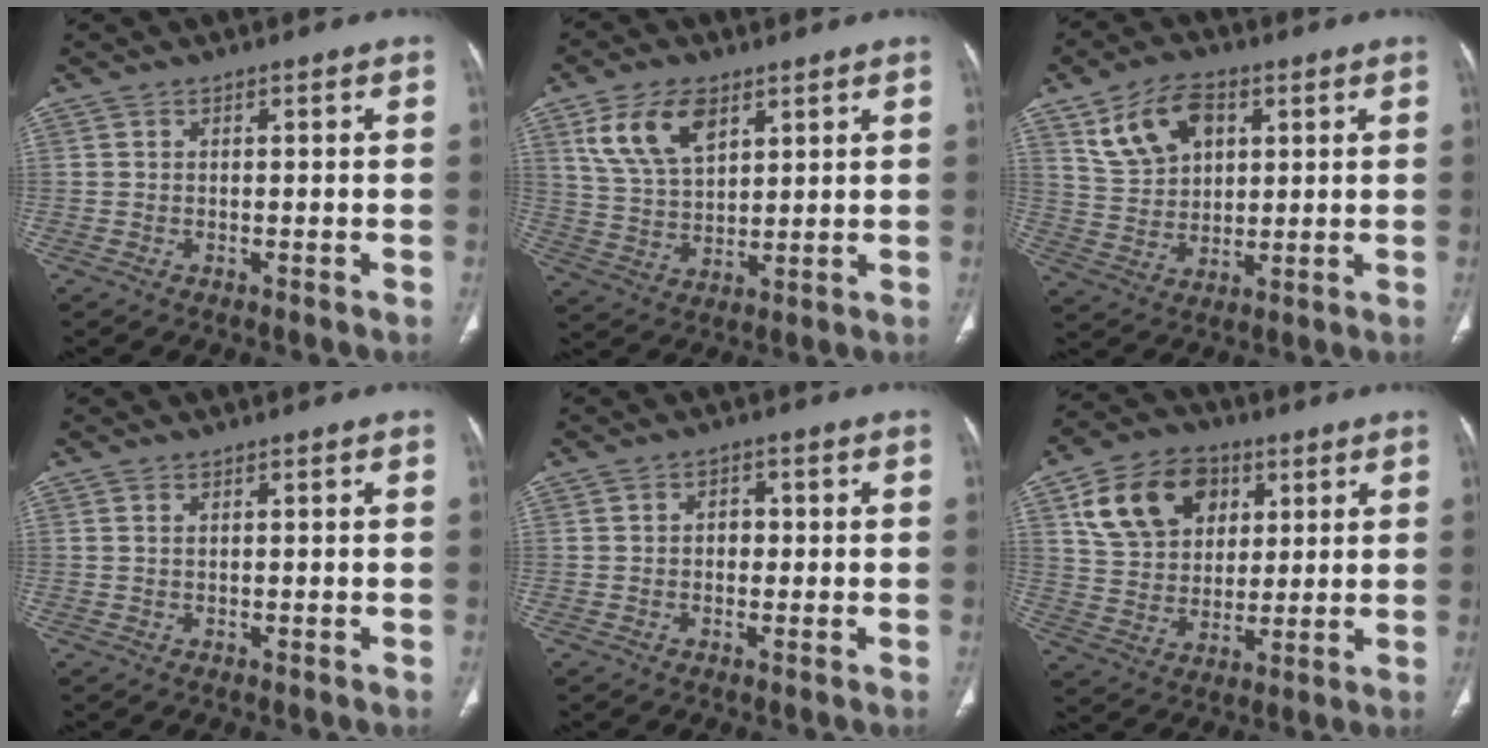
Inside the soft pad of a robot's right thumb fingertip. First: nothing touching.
{"total": 11.2, "force": [5.7, 6.2, 7.4], "torque": [-0.126, -0.018, 0.117]}
{"total": 11.2, "force": [5.0, 7.4, 6.8], "torque": [-0.100, -0.009, 0.100]}
{"total": 0.5, "force": [0.3, 0.2, 0.3], "torque": [-0.011, 0.003, 0.007]}
{"total": 2.4, "force": [0.1, 1.9, 1.5], "torque": [-0.010, 0.006, -0.002]}
{"total": 15.8, "force": [6.1, 11.8, 8.5], "torque": [-0.121, -0.005, 0.109]}